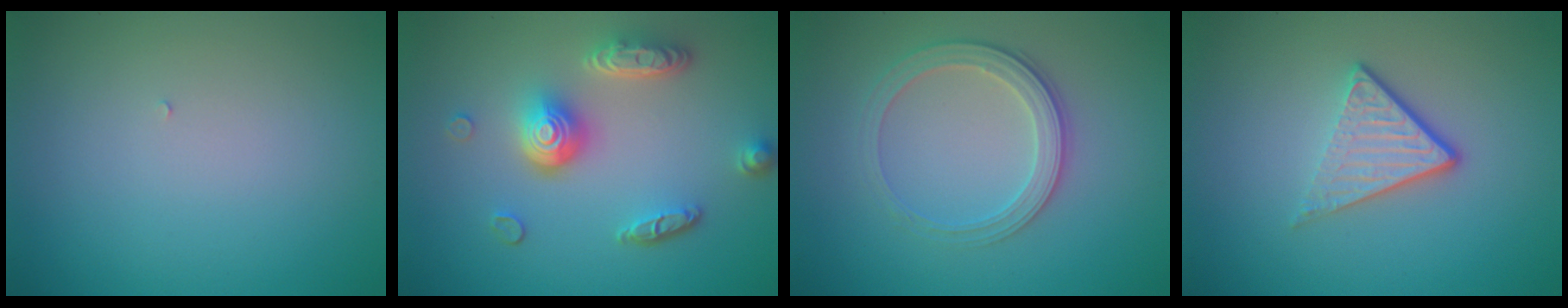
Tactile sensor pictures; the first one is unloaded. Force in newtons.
{"total": 5.1, "press": 3.8, "slide": 3.4}
{"total": 2.8, "press": 2.7, "slide": 0.8}
{"total": 3.7, "press": 2.5, "slide": 2.7}